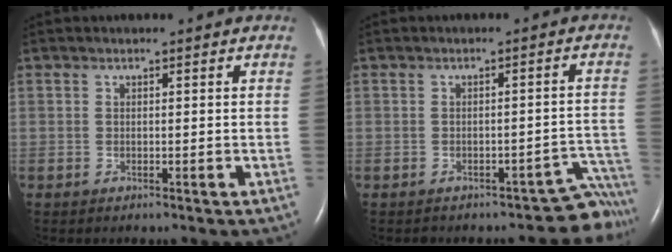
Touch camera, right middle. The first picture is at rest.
{"total": 6.3, "force": [-6.1, 1.5, -0.2], "torque": [0.035, 0.049, -0.064]}